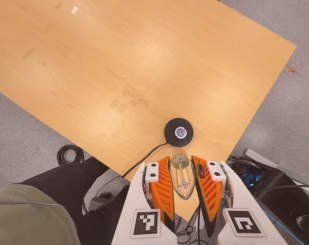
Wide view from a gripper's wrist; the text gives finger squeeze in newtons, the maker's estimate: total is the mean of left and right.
{"total": 21.7, "left": 24.5, "right": 18.9}